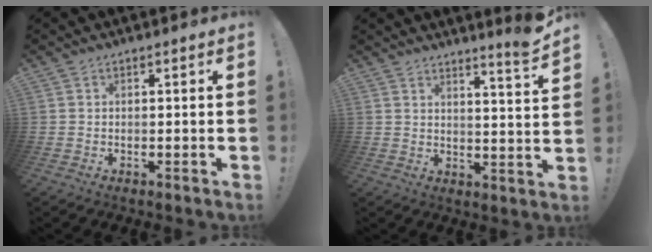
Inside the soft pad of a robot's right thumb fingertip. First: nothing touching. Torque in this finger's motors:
{"motor_torque": [-0.03, 0.03, 0.00, 0.01, 0.00]}